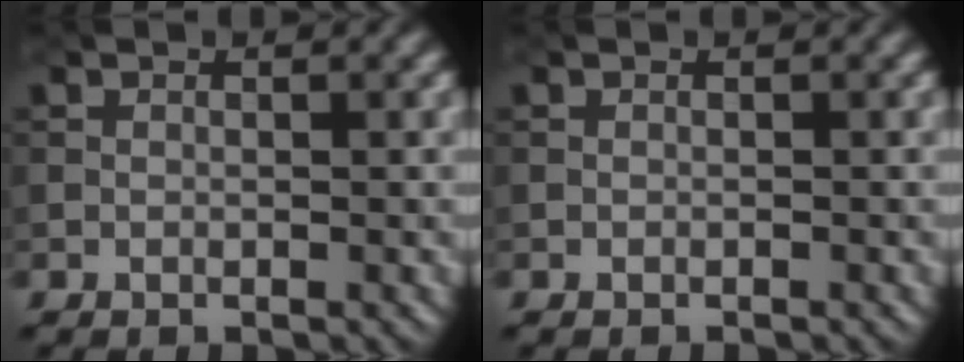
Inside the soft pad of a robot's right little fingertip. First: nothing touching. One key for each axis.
{"total": 0.0}